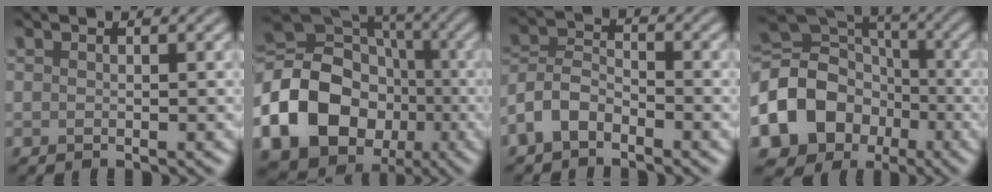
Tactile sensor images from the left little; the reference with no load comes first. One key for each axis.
{"total": 17.4, "fx": -5.2, "fy": 14.1, "fz": 8.6, "tx": -0.199, "ty": -0.008, "tz": -0.117}
{"total": 3.8, "fx": -2.4, "fy": 2.0, "fz": 2.1, "tx": -0.042, "ty": 0.007, "tz": -0.061}
{"total": 11.7, "fx": -3.8, "fy": 9.7, "fz": 5.5, "tx": -0.120, "ty": -0.009, "tz": -0.086}